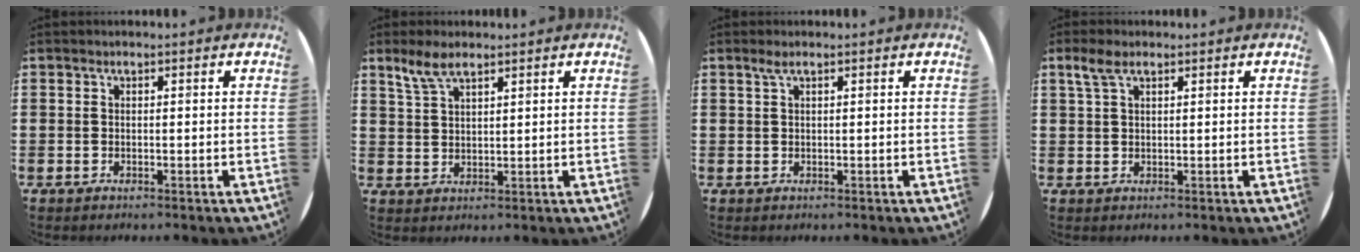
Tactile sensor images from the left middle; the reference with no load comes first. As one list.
[{"total": 3.9, "force": [2.9, 1.3, 2.2], "torque": [-0.048, 0.004, 0.054]}, {"total": 1.0, "force": [0.5, 0.0, 0.8], "torque": [-0.015, 0.003, 0.008]}, {"total": 2.5, "force": [1.7, 0.9, 1.6], "torque": [-0.036, 0.006, 0.030]}]